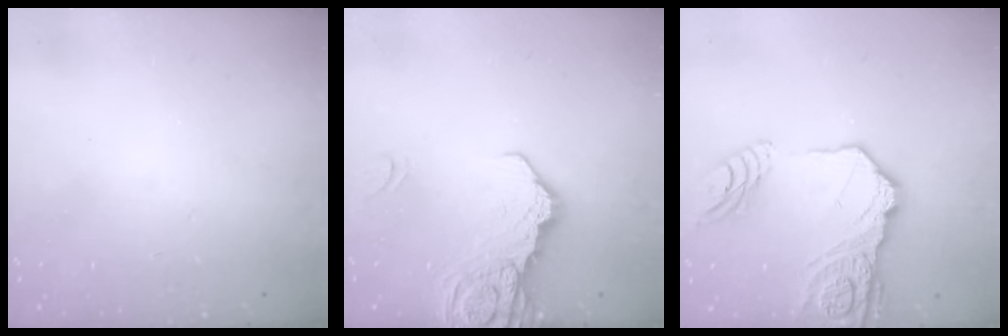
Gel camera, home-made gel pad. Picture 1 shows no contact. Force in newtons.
{"total": 15.8, "press": 15.7, "slide": 2.0}
{"total": 19.1, "press": 19.0, "slide": 2.1}